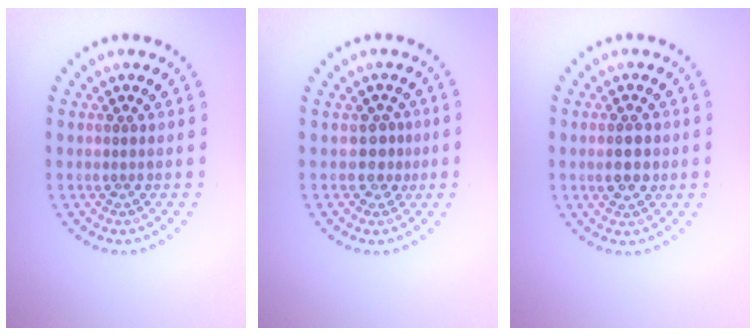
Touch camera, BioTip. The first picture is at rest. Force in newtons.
{"total": 1.9, "press": 1.3, "slide": 1.3}
{"total": 2.6, "press": 2.6, "slide": 0.1}